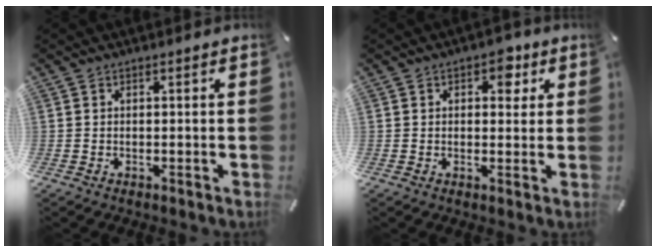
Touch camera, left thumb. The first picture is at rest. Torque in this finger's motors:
{"motor_torque": [-0.04, -0.24, 0.02, 0.02, -0.05]}